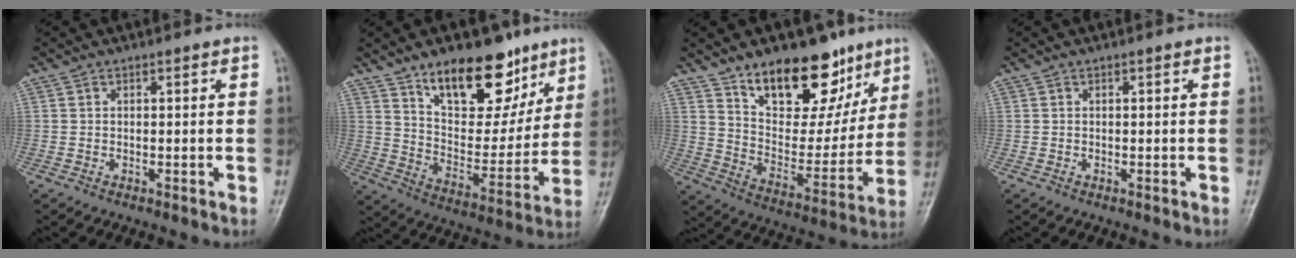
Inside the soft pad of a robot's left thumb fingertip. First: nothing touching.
{"total": 19.4, "force": [12.4, 9.5, 11.4], "torque": [-0.109, -0.072, 0.205]}
{"total": 20.5, "force": [13.1, 10.5, 11.7], "torque": [-0.111, -0.074, 0.215]}
{"total": 0.0}